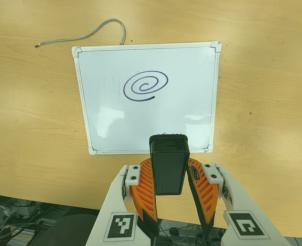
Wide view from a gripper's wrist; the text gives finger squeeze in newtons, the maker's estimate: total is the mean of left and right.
{"total": 6.0, "left": 4.8, "right": 7.2}